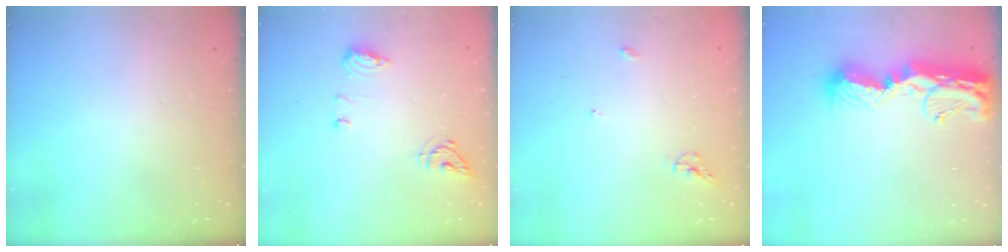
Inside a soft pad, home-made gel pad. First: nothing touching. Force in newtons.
{"total": 9.2, "press": 9.0, "slide": 2.1}
{"total": 5.4, "press": 5.4, "slide": 0.0}
{"total": 15.0, "press": 15.0, "slide": 1.2}